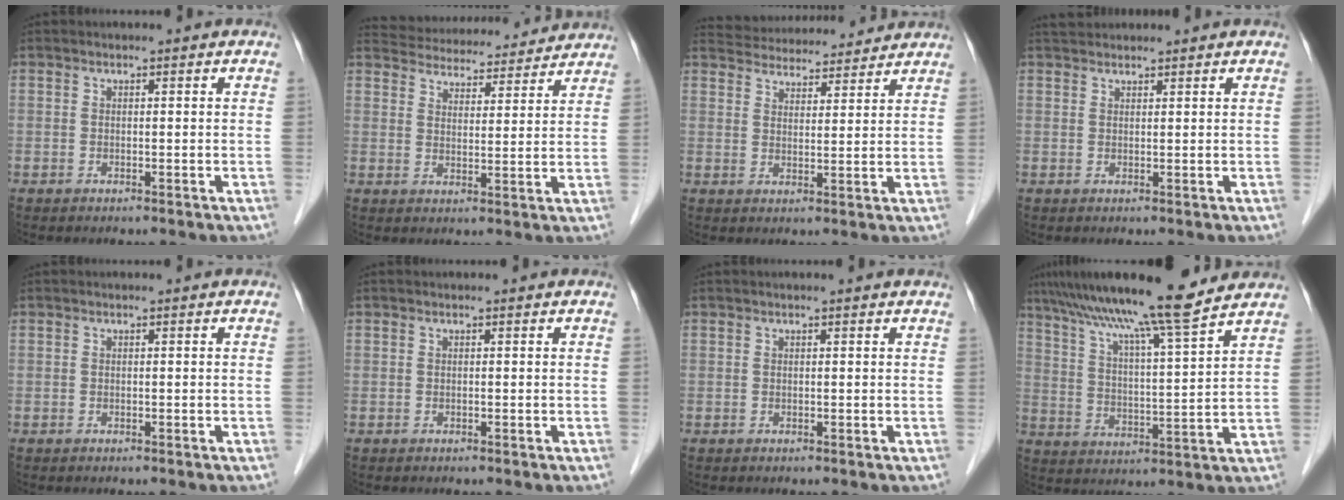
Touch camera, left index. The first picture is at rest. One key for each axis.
{"total": 18.1, "fx": 17.1, "fy": 4.0, "fz": 4.1, "tx": -0.066, "ty": 0.030, "tz": 0.230}
{"total": 13.8, "fx": 13.2, "fy": 2.7, "fz": 3.0, "tx": -0.046, "ty": 0.033, "tz": 0.188}
{"total": 3.0, "fx": 2.9, "fy": 0.5, "fz": 0.5, "tx": -0.008, "ty": 0.031, "tz": 0.051}
{"total": 0.0}
{"total": 0.0}
{"total": 1.3, "fx": 1.3, "fy": 0.0, "fz": 0.4, "tx": -0.012, "ty": 0.009, "tz": 0.013}
{"total": 16.8, "fx": 14.0, "fy": -0.3, "fz": 9.2, "tx": -0.157, "ty": 0.024, "tz": 0.218}